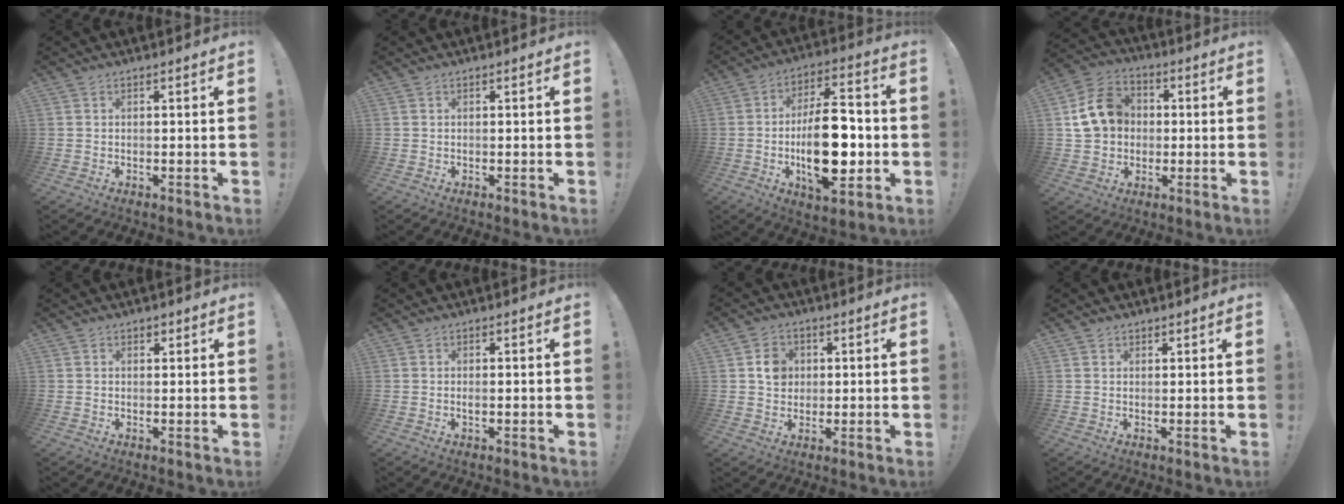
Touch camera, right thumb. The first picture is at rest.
{"total": 0.0}
{"total": 21.4, "force": [-3.2, 10.2, 18.6], "torque": [-0.310, 0.002, -0.049]}
{"total": 14.3, "force": [2.0, 12.1, 7.5], "torque": [-0.120, 0.011, 0.048]}
{"total": 1.2, "force": [0.9, 0.7, 0.2], "torque": [0.010, -0.007, 0.014]}
{"total": 0.8, "force": [0.0, 0.3, 0.7], "torque": [-0.010, -0.001, -0.001]}
{"total": 6.4, "force": [1.3, 5.8, 2.5], "torque": [-0.023, 0.002, 0.023]}
{"total": 1.3, "force": [1.1, 0.6, 0.1], "torque": [0.007, -0.005, 0.021]}